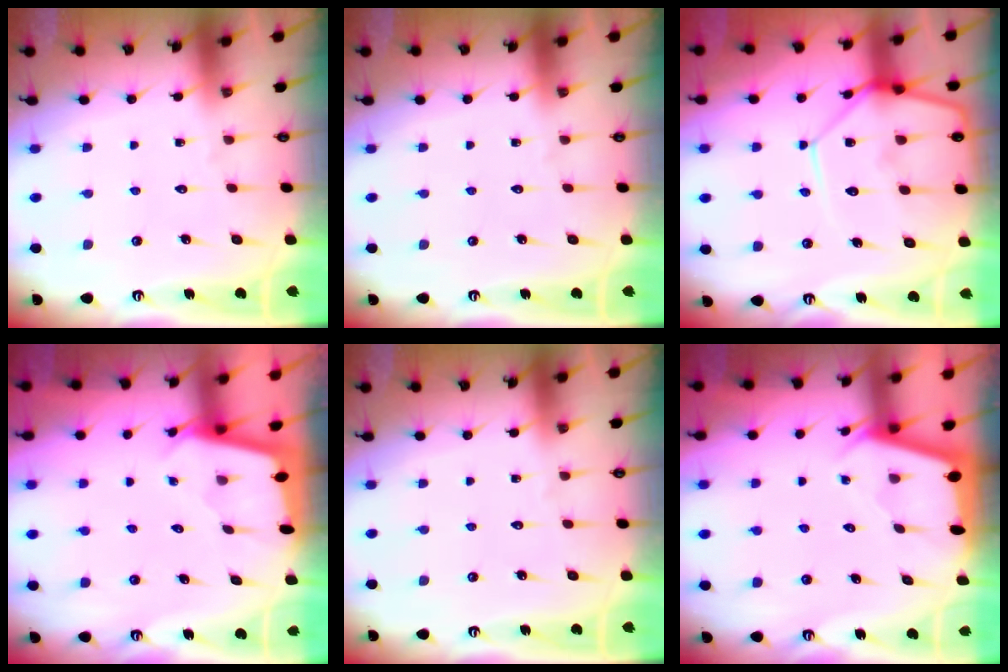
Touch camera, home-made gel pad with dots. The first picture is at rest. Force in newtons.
{"total": 0.0}
{"total": 13.4, "press": 13.3, "slide": 1.2}
{"total": 1.9, "press": 1.9, "slide": 0.1}
{"total": 0.0}
{"total": 2.2, "press": 2.2, "slide": 0.1}